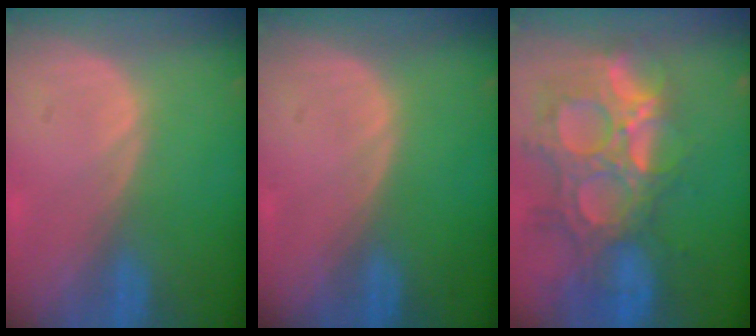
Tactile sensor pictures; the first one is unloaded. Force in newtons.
{"total": 0.0}
{"total": 14.3, "press": 11.9, "slide": 7.8}